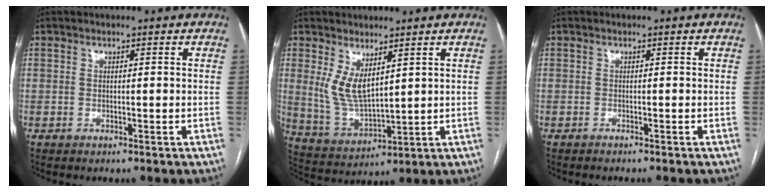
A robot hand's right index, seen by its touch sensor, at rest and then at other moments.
{"total": 6.9, "force": [3.2, 2.6, 5.6], "torque": [-0.121, -0.012, 0.078]}
{"total": 1.8, "force": [-1.7, 0.0, 0.7], "torque": [-0.009, -0.001, -0.022]}